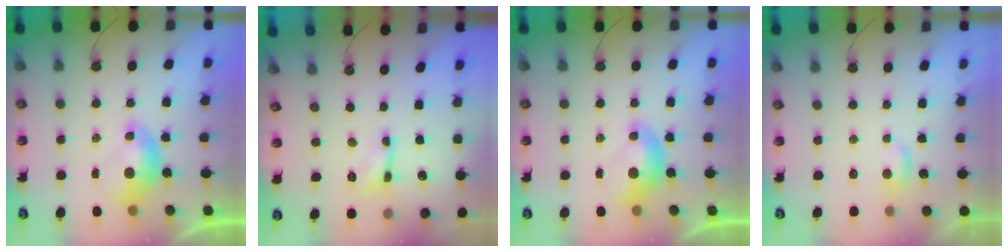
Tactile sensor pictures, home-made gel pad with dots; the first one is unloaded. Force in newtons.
{"total": 1.1, "press": 1.1, "slide": 0.3}
{"total": 0.0}
{"total": 2.0, "press": 1.9, "slide": 0.4}